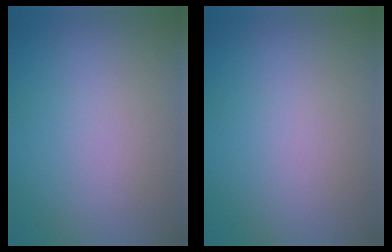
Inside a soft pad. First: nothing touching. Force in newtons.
{"total": 0.0}